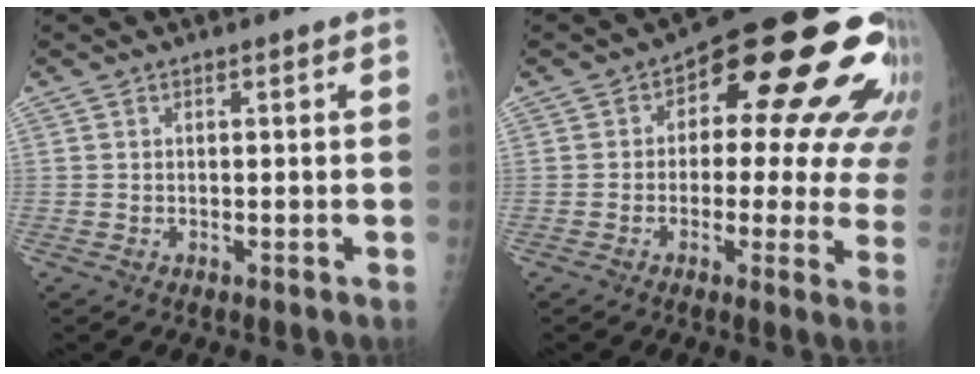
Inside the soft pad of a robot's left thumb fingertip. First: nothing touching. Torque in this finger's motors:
{"motor_torque": [-0.32, 1.19, 0.54, 0.13, 0.27]}